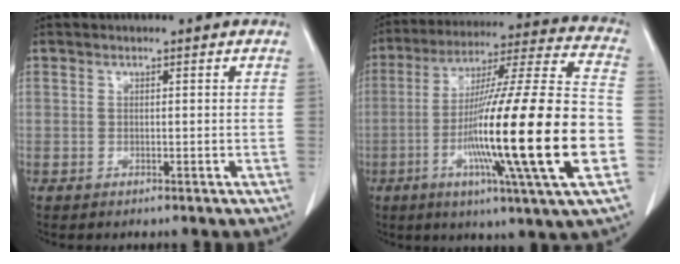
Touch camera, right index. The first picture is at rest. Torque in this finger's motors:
{"motor_torque": [2.14, 0.00, 1.05, 0.21]}